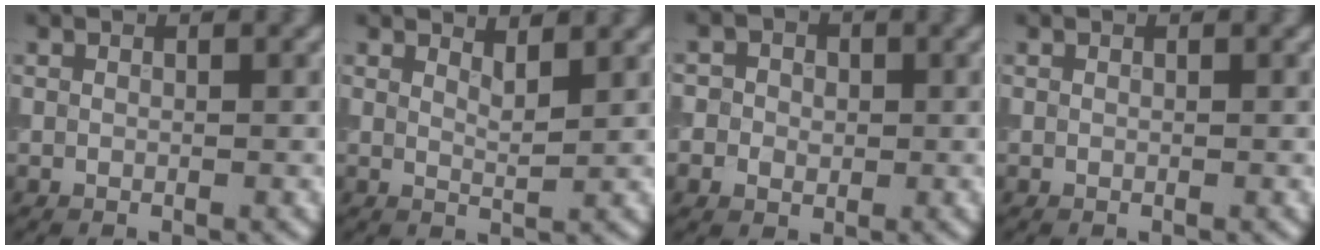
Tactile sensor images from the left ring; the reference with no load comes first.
{"total": 1.9, "force": [1.6, 0.4, 1.0], "torque": [-0.009, 0.000, 0.023]}
{"total": 4.6, "force": [0.6, 4.2, 1.8], "torque": [-0.010, 0.028, -0.013]}
{"total": 0.0}